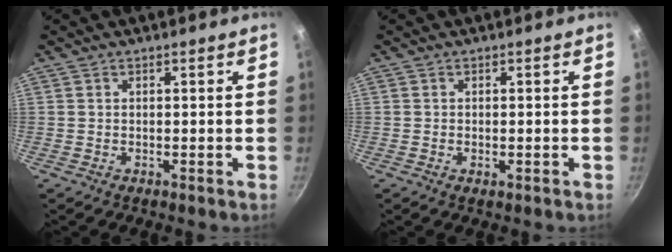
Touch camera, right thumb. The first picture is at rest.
{"total": 1.2, "force": [-0.3, 0.5, 1.0], "torque": [-0.015, 0.000, -0.005]}